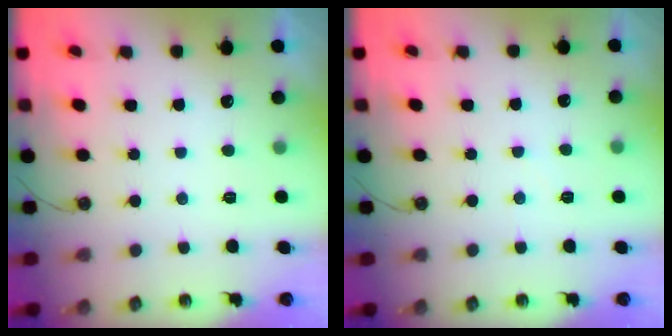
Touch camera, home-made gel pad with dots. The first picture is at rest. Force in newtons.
{"total": 1.9, "press": 1.9, "slide": 0.3}